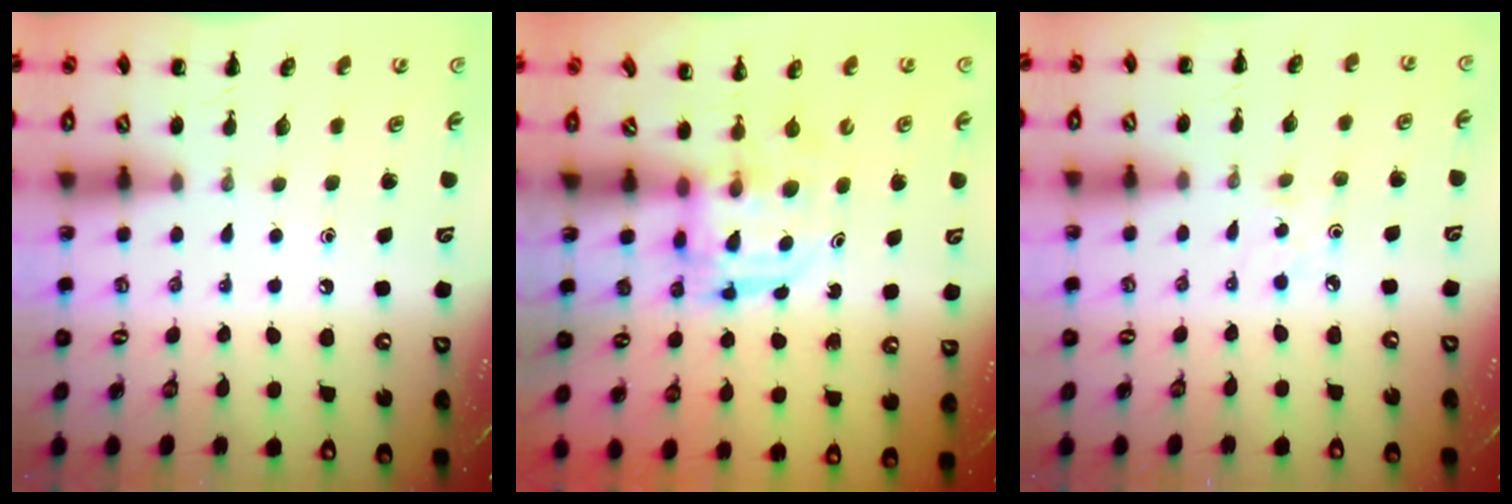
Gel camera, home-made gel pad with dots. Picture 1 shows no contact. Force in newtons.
{"total": 3.1, "press": 3.1, "slide": 0.2}
{"total": 2.1, "press": 2.0, "slide": 0.7}